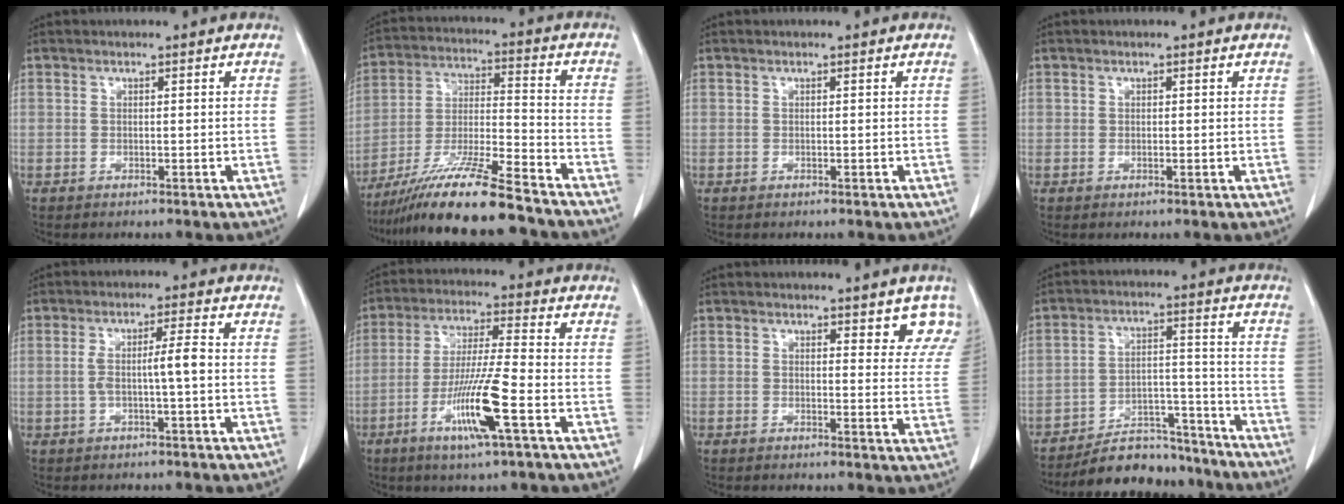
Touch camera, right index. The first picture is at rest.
{"total": 16.5, "force": [-13.4, 0.1, 9.6], "torque": [-0.194, -0.026, -0.238]}
{"total": 0.0}
{"total": 0.0}
{"total": 4.6, "force": [-0.5, 0.0, 4.5], "torque": [-0.084, 0.010, -0.006]}
{"total": 11.1, "force": [-4.4, -0.3, 10.2], "torque": [-0.199, -0.017, -0.086]}
{"total": 5.9, "force": [4.8, 2.1, 2.8], "torque": [-0.008, -0.013, 0.038]}
{"total": 11.3, "force": [-10.5, 3.7, 1.4], "torque": [0.001, 0.046, -0.164]}